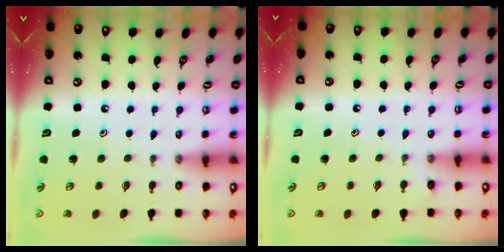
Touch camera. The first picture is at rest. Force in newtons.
{"total": 3.5, "press": 3.4, "slide": 0.4}